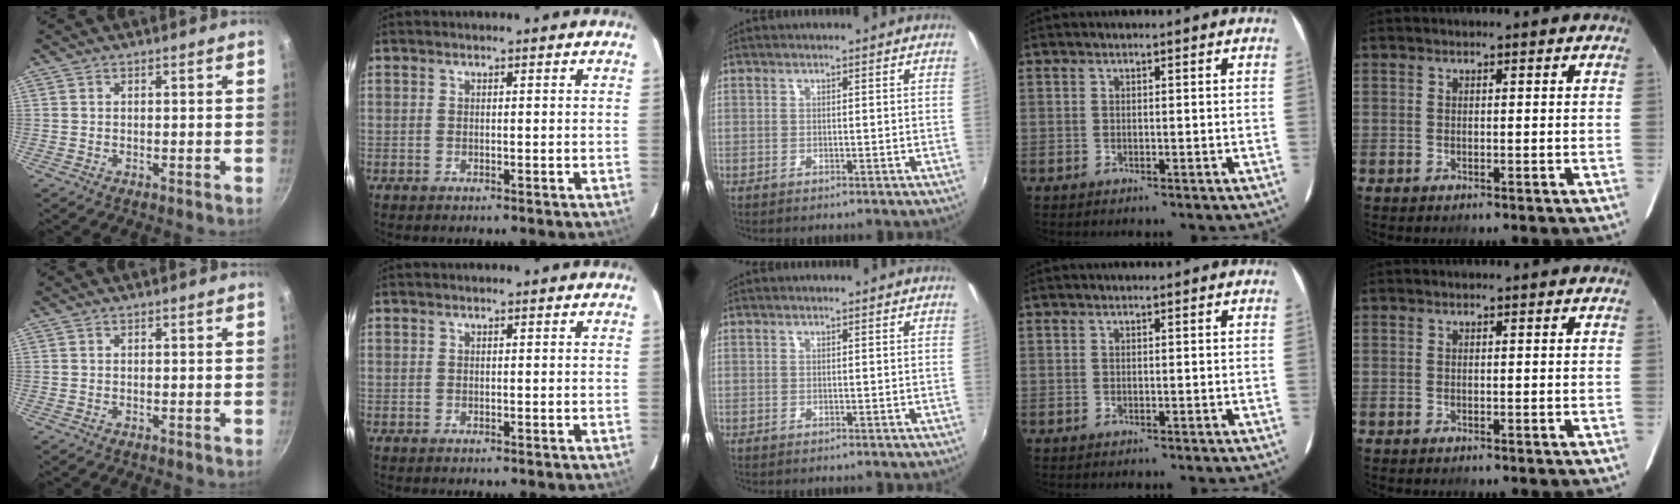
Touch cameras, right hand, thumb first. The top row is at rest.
{}